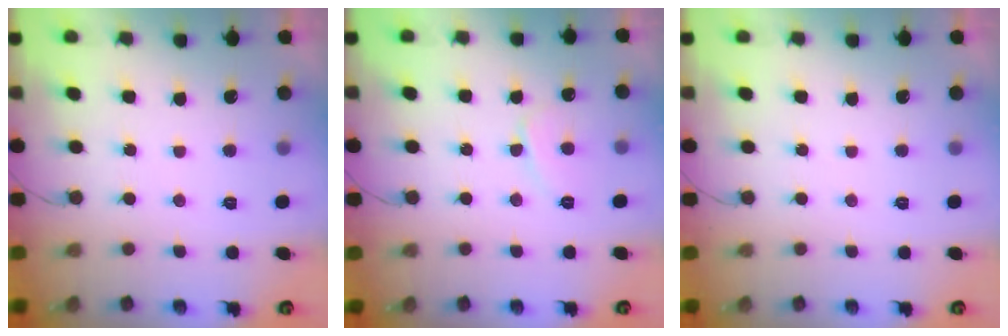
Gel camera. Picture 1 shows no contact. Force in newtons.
{"total": 5.6, "press": 5.5, "slide": 0.8}
{"total": 0.0}